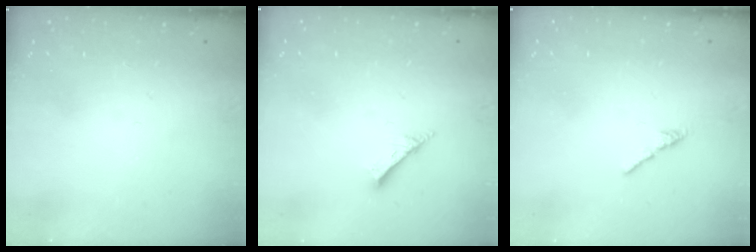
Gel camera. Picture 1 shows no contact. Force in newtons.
{"total": 2.0, "press": 2.0, "slide": 0.1}
{"total": 0.8, "press": 0.7, "slide": 0.5}